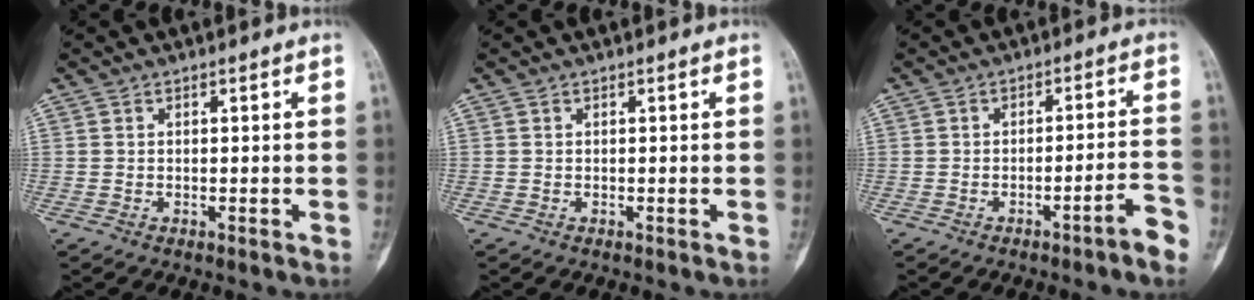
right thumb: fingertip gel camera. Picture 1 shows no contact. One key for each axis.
{"total": 0.0}
{"total": 5.4, "fx": -3.3, "fy": 0.3, "fz": 4.2, "tx": -0.064, "ty": 0.031, "tz": -0.045}